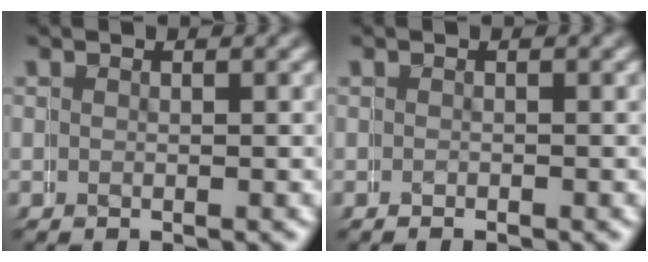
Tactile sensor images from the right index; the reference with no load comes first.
{"total": 0.8, "force": [-0.7, 0.4, 0.0], "torque": [0.002, -0.002, -0.011]}